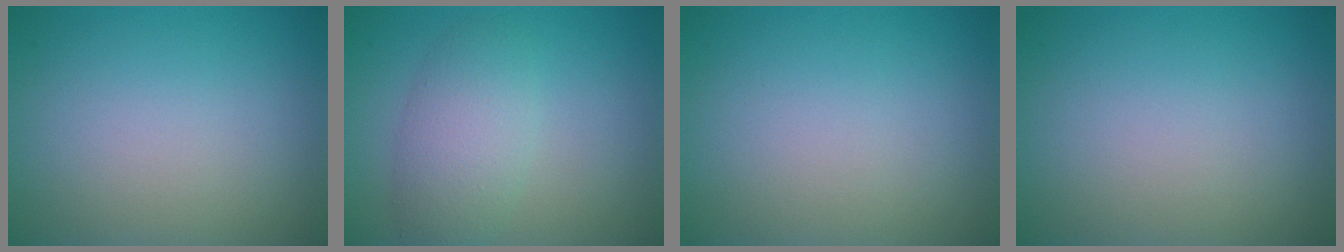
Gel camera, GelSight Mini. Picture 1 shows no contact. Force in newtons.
{"total": 4.0, "press": 4.0, "slide": 0.1}
{"total": 0.0}
{"total": 0.0}